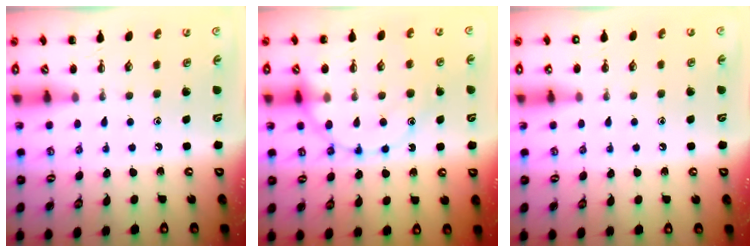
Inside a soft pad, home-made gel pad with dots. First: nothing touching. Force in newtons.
{"total": 17.0, "press": 16.8, "slide": 2.6}
{"total": 1.9, "press": 1.9, "slide": 0.2}